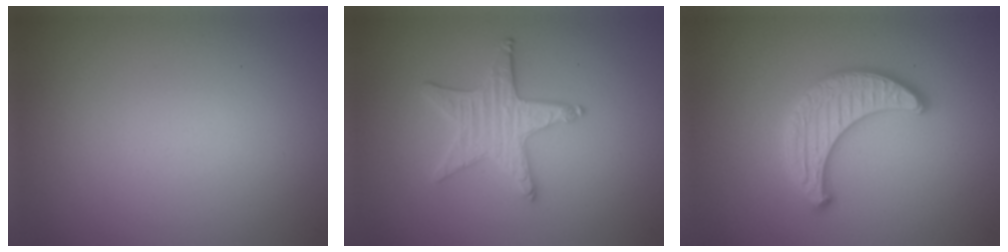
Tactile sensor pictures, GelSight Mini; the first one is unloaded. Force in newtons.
{"total": 3.8, "press": 3.5, "slide": 1.6}
{"total": 3.4, "press": 3.4, "slide": 0.1}